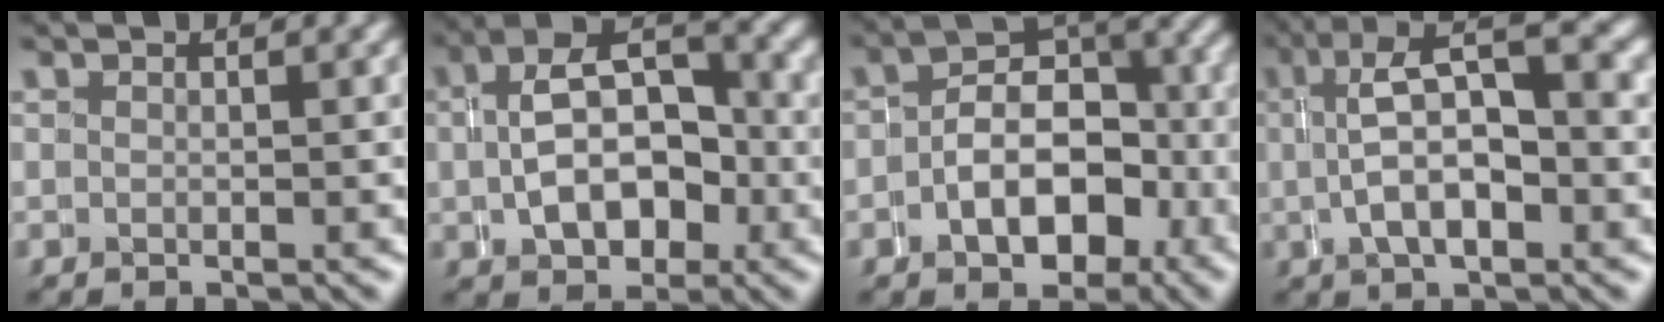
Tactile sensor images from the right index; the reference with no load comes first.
{"total": 7.2, "force": [0.2, 4.4, 5.7], "torque": [-0.083, 0.005, 0.004]}
{"total": 8.0, "force": [-1.3, 4.9, 6.2], "torque": [-0.094, -0.005, -0.015]}
{"total": 6.5, "force": [0.9, 2.3, 6.1], "torque": [-0.092, 0.019, 0.011]}